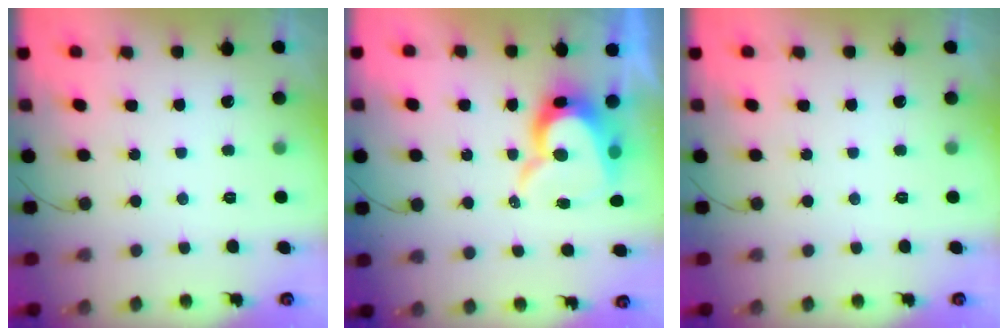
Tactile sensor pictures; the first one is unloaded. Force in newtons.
{"total": 12.5, "press": 12.5, "slide": 1.2}
{"total": 0.0}